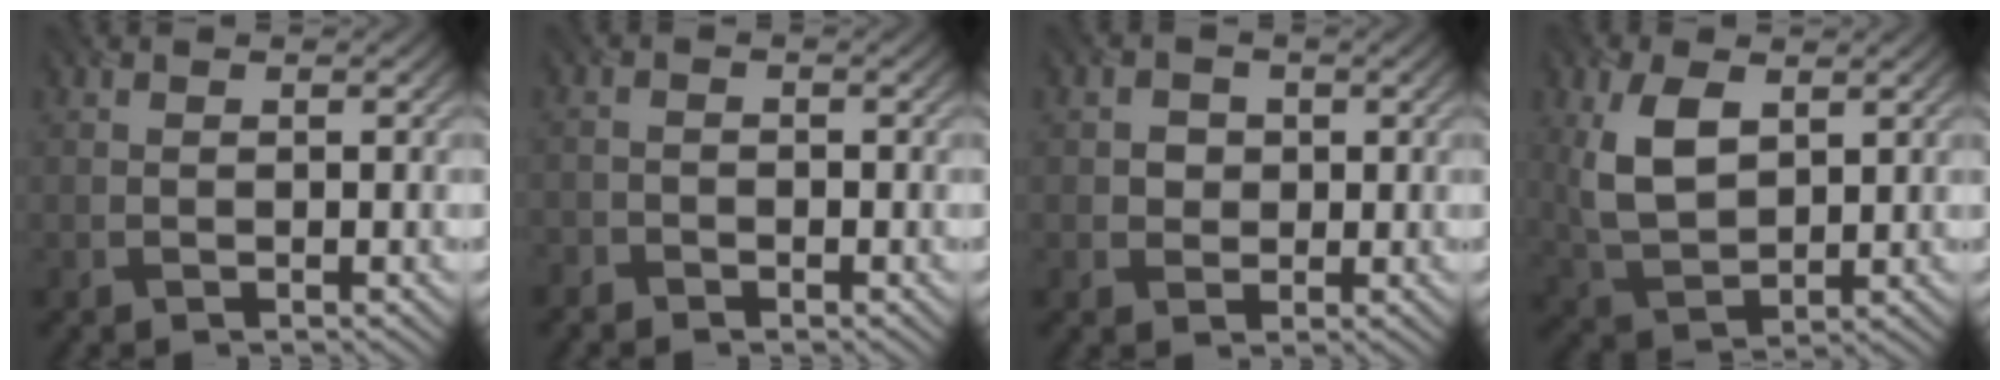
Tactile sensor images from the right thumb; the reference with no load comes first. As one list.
[{"total": 1.8, "force": [-1.6, 0.7, 0.3], "torque": [-0.005, -0.005, -0.036]}, {"total": 2.4, "force": [0.3, 2.3, 0.8], "torque": [-0.019, -0.002, 0.000]}, {"total": 7.5, "force": [2.4, 4.2, 5.7], "torque": [-0.135, -0.001, 0.051]}]